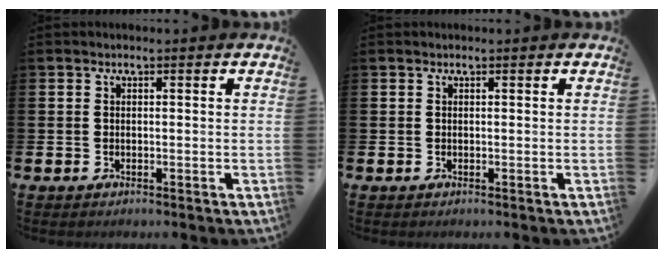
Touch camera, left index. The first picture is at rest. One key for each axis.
{"total": 0.0}